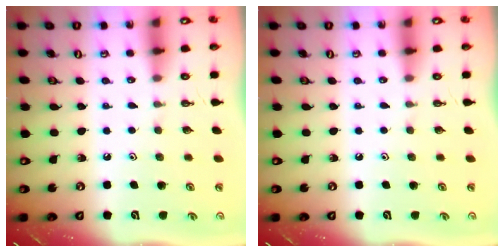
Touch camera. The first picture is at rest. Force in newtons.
{"total": 0.0}